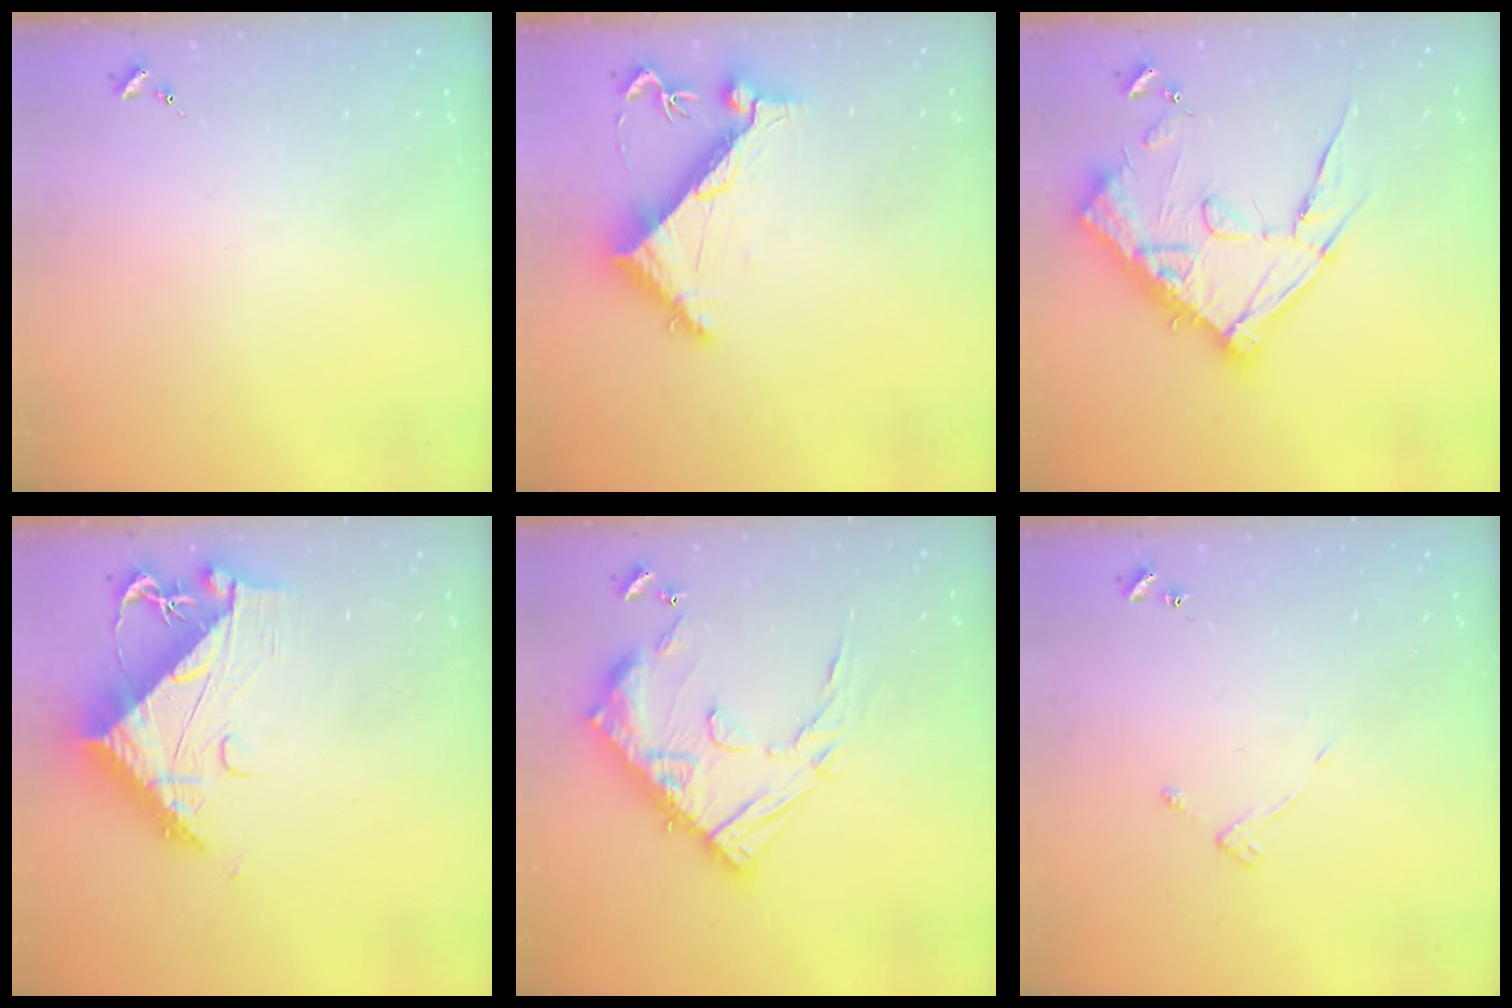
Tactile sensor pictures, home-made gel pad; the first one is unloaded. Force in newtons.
{"total": 6.7, "press": 6.6, "slide": 0.7}
{"total": 19.4, "press": 19.4, "slide": 1.0}
{"total": 13.0, "press": 12.9, "slide": 1.3}
{"total": 20.3, "press": 20.3, "slide": 1.1}
{"total": 4.1, "press": 4.1, "slide": 0.5}